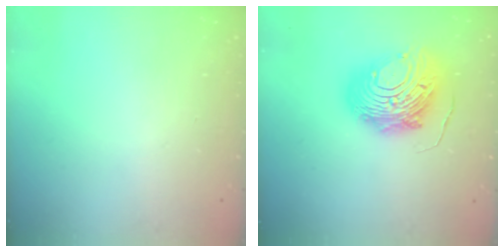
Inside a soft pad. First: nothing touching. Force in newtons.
{"total": 14.8, "press": 14.7, "slide": 1.3}